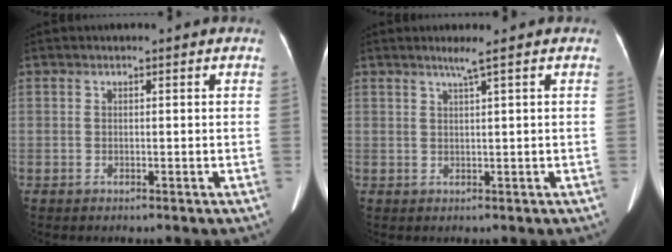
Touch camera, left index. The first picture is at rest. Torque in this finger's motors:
{"motor_torque": [0.22, -0.34, 0.06, 0.05]}